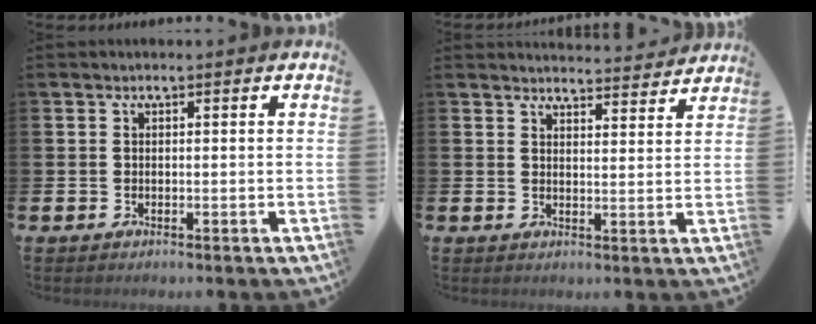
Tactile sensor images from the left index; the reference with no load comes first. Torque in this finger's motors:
{"motor_torque": [0.73, -1.08, 0.39, 0.03]}